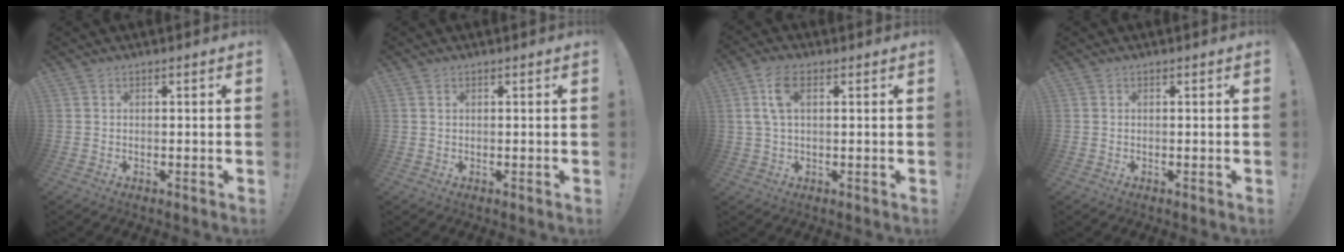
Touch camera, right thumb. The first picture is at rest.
{"total": 0.6, "force": [0.4, 0.3, 0.4], "torque": [-0.008, 0.001, 0.008]}
{"total": 6.6, "force": [2.2, 2.9, 5.5], "torque": [-0.108, 0.006, 0.040]}
{"total": 0.0}